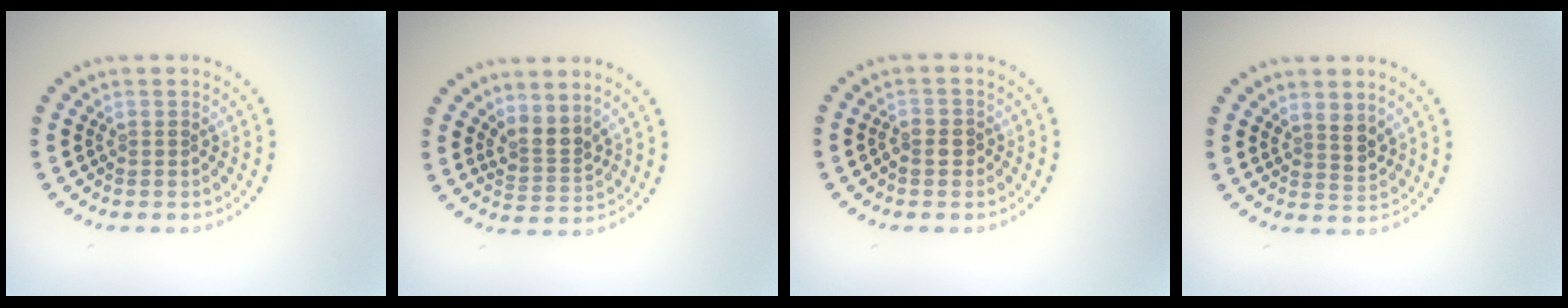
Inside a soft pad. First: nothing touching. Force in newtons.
{"total": 2.5, "press": 1.8, "slide": 1.7}
{"total": 1.2, "press": 1.1, "slide": 0.5}
{"total": 2.1, "press": 1.7, "slide": 1.1}